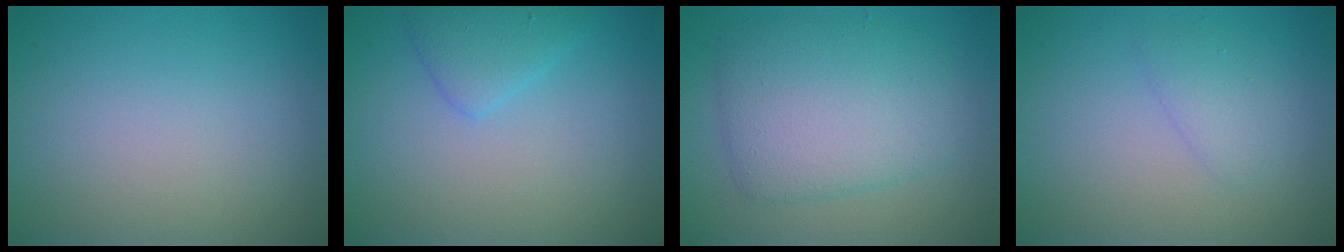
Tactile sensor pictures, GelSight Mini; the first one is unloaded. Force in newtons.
{"total": 2.2, "press": 2.2, "slide": 0.1}
{"total": 6.1, "press": 6.1, "slide": 0.1}
{"total": 1.6, "press": 1.6, "slide": 0.1}